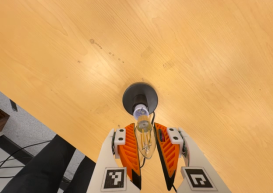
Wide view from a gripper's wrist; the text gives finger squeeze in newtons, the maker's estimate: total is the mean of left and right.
{"total": 11.7, "left": 12.1, "right": 11.3}